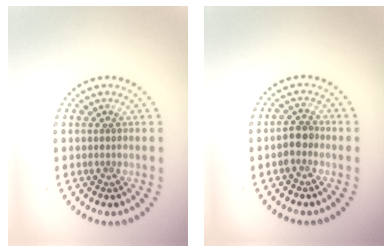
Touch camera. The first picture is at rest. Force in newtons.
{"total": 1.7, "press": 1.6, "slide": 0.8}